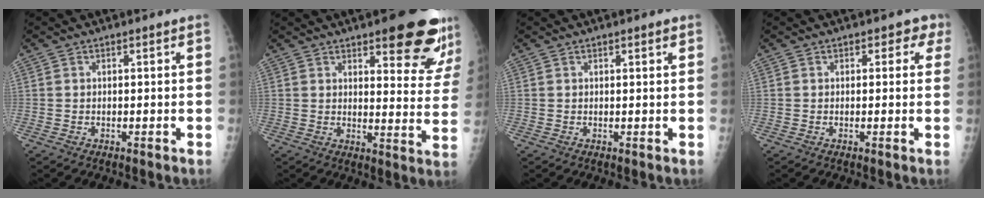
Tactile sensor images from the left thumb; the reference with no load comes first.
{"total": 16.8, "force": [10.6, 5.2, 11.9], "torque": [-0.112, -0.063, 0.128]}
{"total": 1.2, "force": [0.8, 0.3, 0.8], "torque": [-0.010, -0.002, 0.010]}
{"total": 2.7, "force": [1.3, 2.0, 1.2], "torque": [0.019, 0.000, 0.007]}